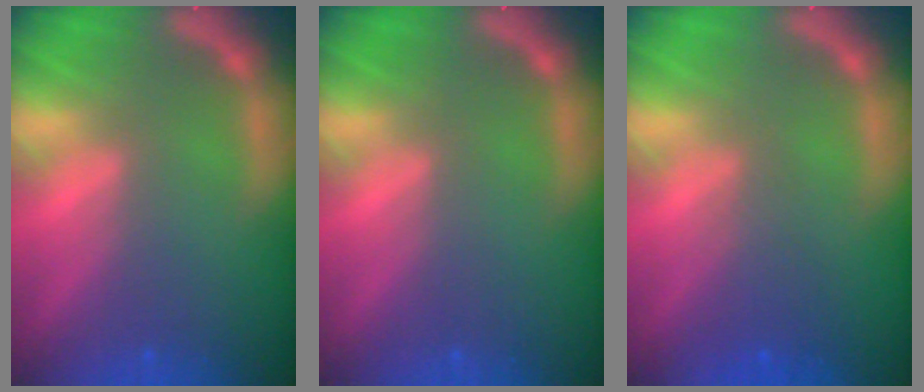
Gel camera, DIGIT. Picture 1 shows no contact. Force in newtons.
{"total": 0.0}
{"total": 2.5}